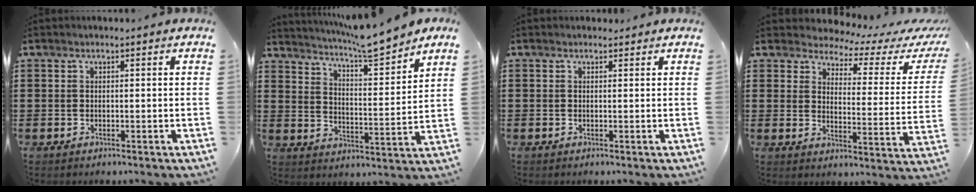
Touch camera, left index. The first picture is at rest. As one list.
[{"total": 7.4, "force": [7.0, -0.2, 2.6], "torque": [-0.060, -0.045, 0.118]}, {"total": 0.7, "force": [0.3, 0.6, 0.1], "torque": [-0.003, 0.005, 0.005]}, {"total": 3.3, "force": [2.9, 1.2, 1.1], "torque": [-0.035, -0.025, 0.043]}]